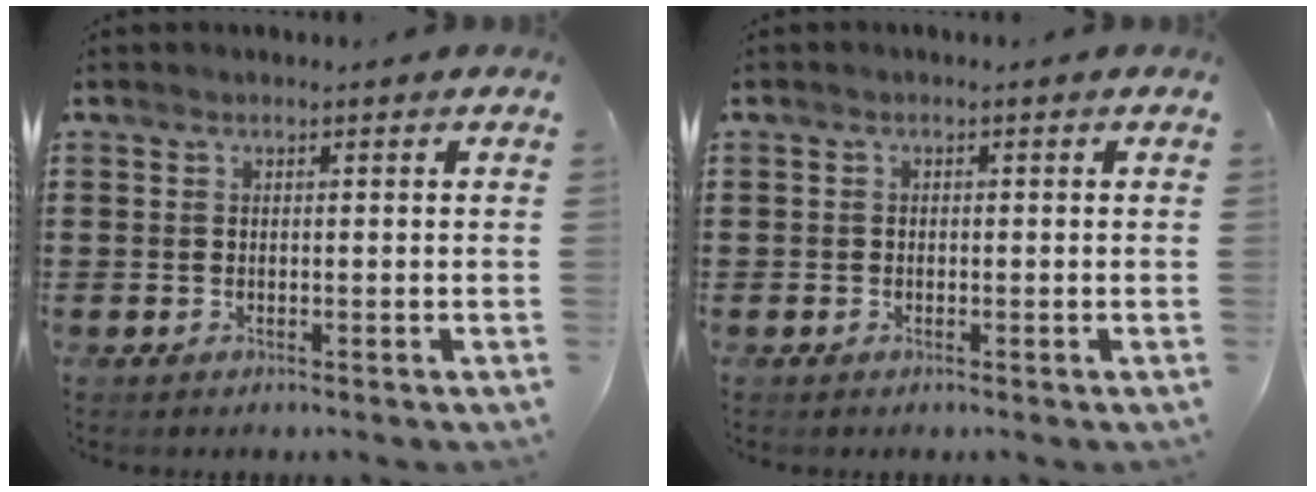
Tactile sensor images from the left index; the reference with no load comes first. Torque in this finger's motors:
{"motor_torque": [-0.79, 1.06, -0.02, -0.01]}